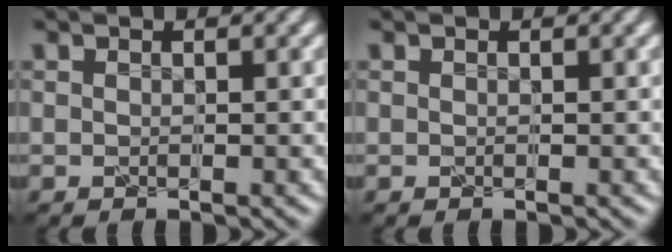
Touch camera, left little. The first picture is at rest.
{"total": 0.0}